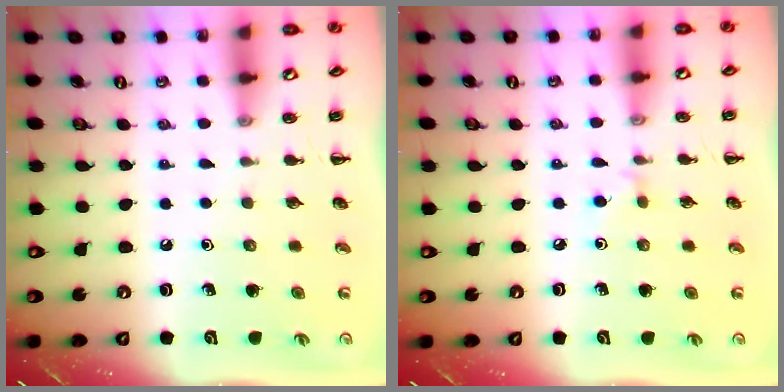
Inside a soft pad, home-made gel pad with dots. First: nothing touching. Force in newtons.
{"total": 3.6, "press": 3.4, "slide": 1.3}